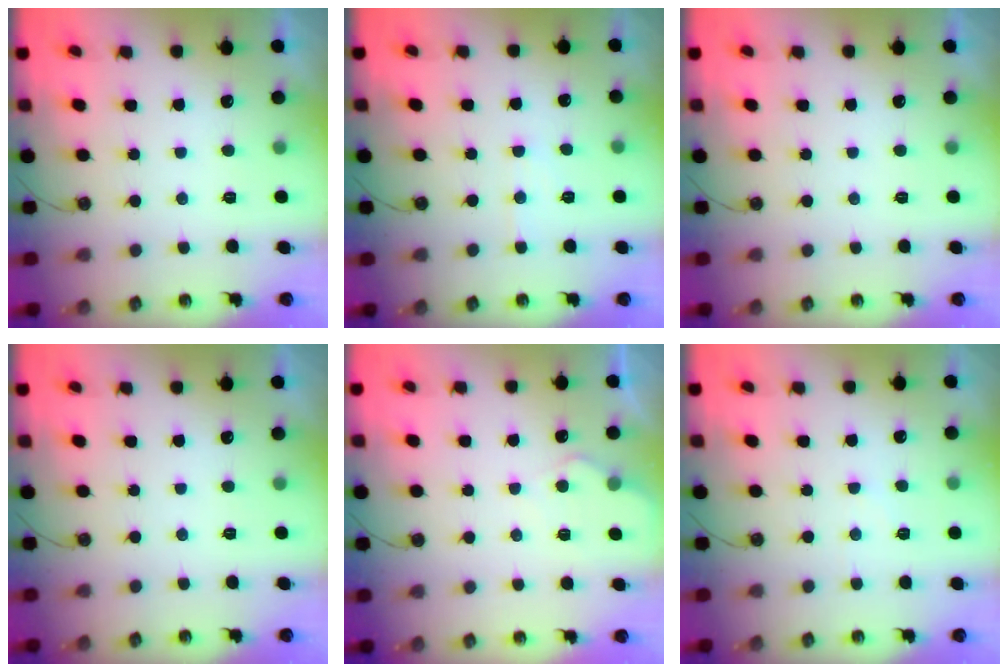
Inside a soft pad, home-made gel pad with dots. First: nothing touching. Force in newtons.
{"total": 4.8, "press": 4.7, "slide": 0.6}
{"total": 0.0}
{"total": 0.0}
{"total": 5.7, "press": 5.6, "slide": 0.7}
{"total": 4.5, "press": 4.4, "slide": 0.8}